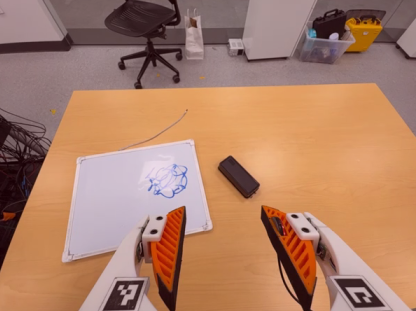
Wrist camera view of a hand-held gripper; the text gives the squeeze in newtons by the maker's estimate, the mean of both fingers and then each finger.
{"total": 0.0}